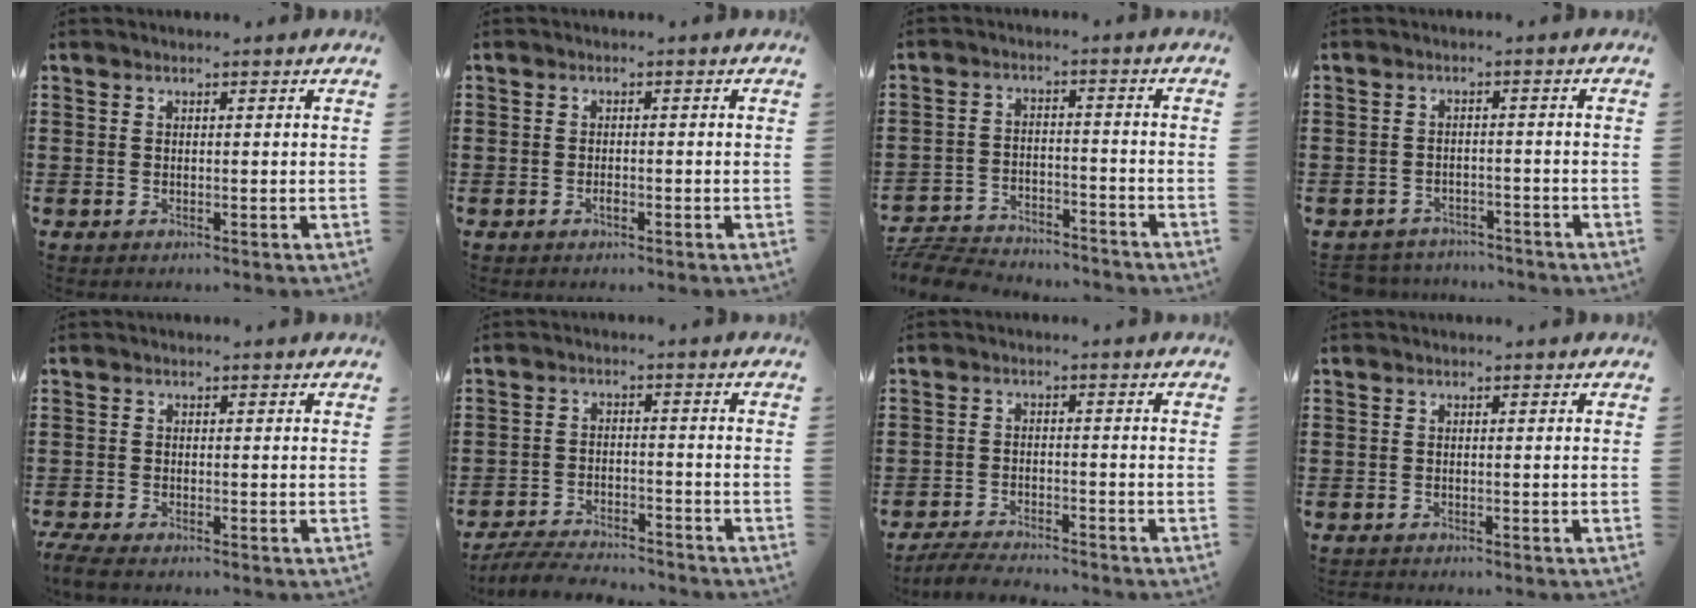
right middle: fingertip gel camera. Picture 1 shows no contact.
{"total": 0.9, "force": [-0.6, 0.5, 0.5], "torque": [-0.011, -0.001, -0.012]}
{"total": 6.5, "force": [-6.3, 0.9, 0.8], "torque": [-0.026, 0.010, -0.131]}
{"total": 2.9, "force": [-2.8, 0.7, -0.3], "torque": [-0.004, 0.001, -0.062]}
{"total": 2.0, "force": [-1.8, 0.2, 0.8], "torque": [-0.029, -0.003, -0.041]}
{"total": 5.2, "force": [-5.1, 0.8, 0.9], "torque": [-0.026, 0.005, -0.105]}
{"total": 3.9, "force": [-3.8, 0.6, 0.5], "torque": [-0.017, 0.003, -0.083]}
{"total": 0.6, "force": [-0.6, 0.1, 0.0], "torque": [0.000, 0.000, -0.012]}